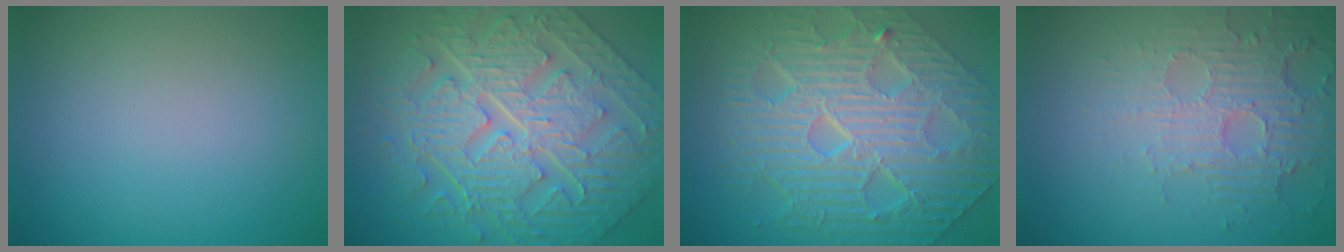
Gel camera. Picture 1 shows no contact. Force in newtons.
{"total": 11.1, "press": 7.8, "slide": 7.9}
{"total": 10.8, "press": 7.4, "slide": 7.9}
{"total": 4.6, "press": 3.4, "slide": 3.2}